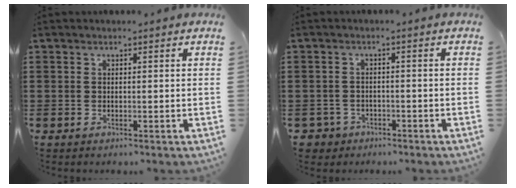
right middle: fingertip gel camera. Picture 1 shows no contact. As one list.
[{"total": 2.1, "force": [-1.7, 1.2, -0.1], "torque": [-0.014, -0.002, -0.041]}]